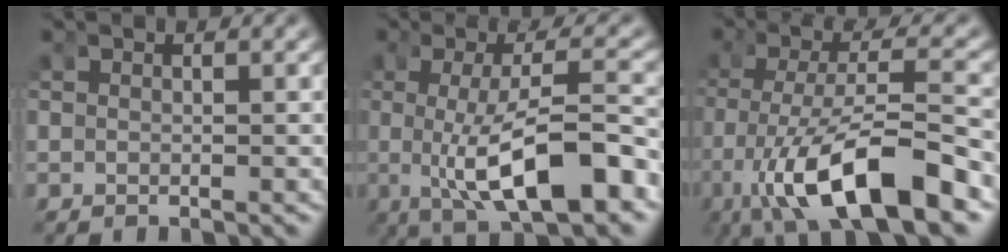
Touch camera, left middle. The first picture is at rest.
{"total": 8.5, "force": [-2.7, 2.4, 7.7], "torque": [-0.133, -0.014, -0.033]}
{"total": 9.7, "force": [-4.0, 3.0, 8.3], "torque": [-0.164, -0.031, -0.042]}